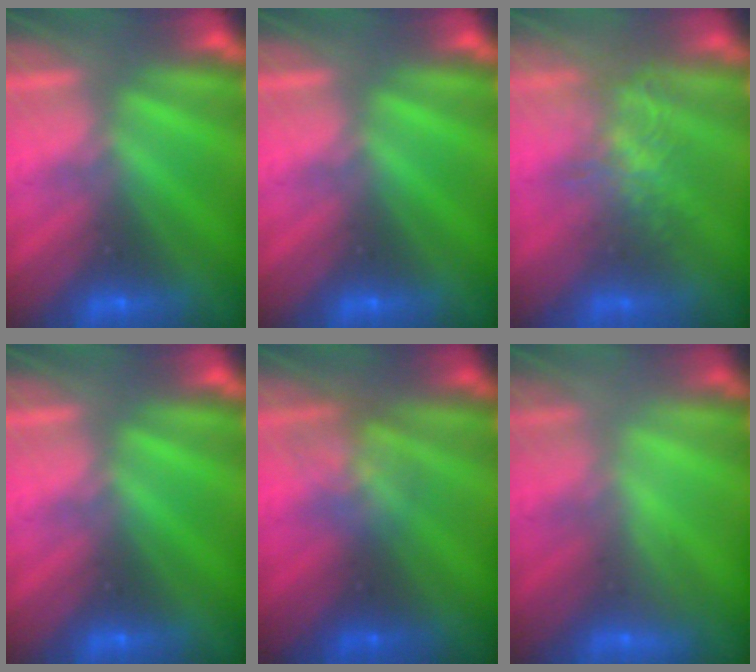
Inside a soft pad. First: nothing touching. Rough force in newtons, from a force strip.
{"total": 0.0}
{"total": 4.8}
{"total": 0.0}
{"total": 2.6}
{"total": 2.2}